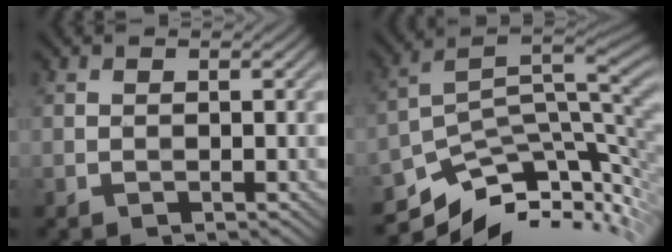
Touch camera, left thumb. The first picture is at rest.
{"total": 11.4, "force": [-4.7, 5.1, 9.0], "torque": [-0.165, -0.012, -0.071]}